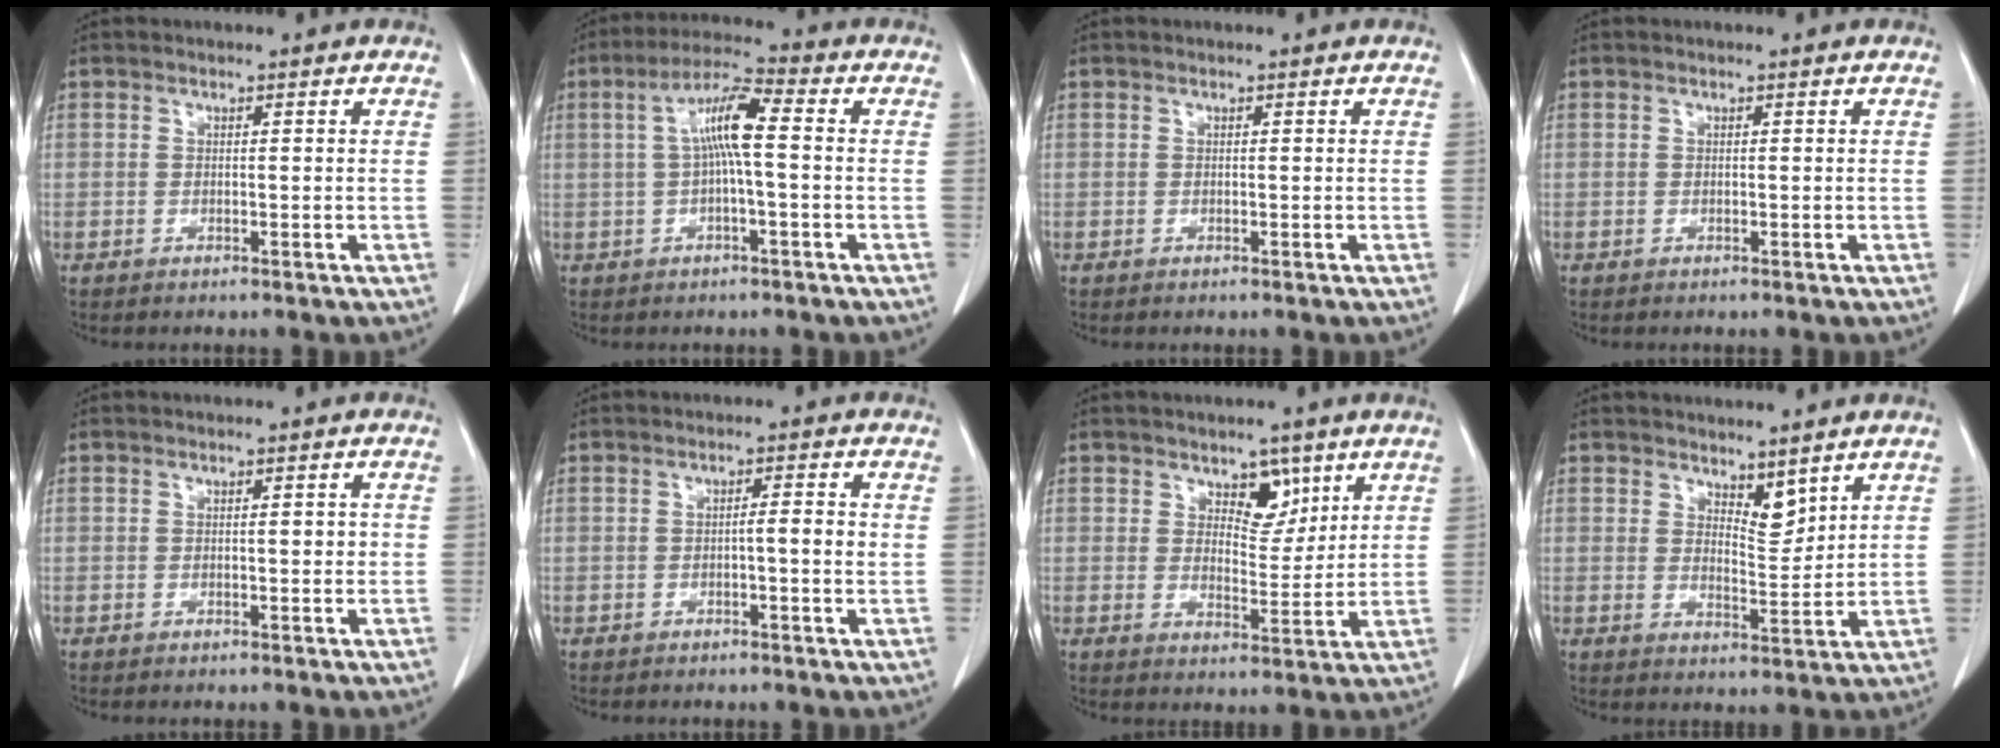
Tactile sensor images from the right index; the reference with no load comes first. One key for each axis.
{"total": 7.5, "fx": 0.5, "fy": 0.7, "fz": 7.4, "tx": -0.142, "ty": 0.020, "tz": 0.006}
{"total": 0.0}
{"total": 0.0}
{"total": 1.3, "fx": 0.0, "fy": 0.4, "fz": 1.2, "tx": -0.015, "ty": 0.002, "tz": 0.000}
{"total": 2.5, "fx": -0.2, "fy": 0.1, "fz": 2.5, "tx": -0.037, "ty": 0.003, "tz": -0.004}
{"total": 5.4, "fx": 3.2, "fy": 2.9, "fz": 3.2, "tx": -0.037, "ty": -0.005, "tz": 0.052}
{"total": 4.1, "fx": 3.2, "fy": 1.5, "fz": 2.0, "tx": -0.031, "ty": -0.011, "tz": 0.061}